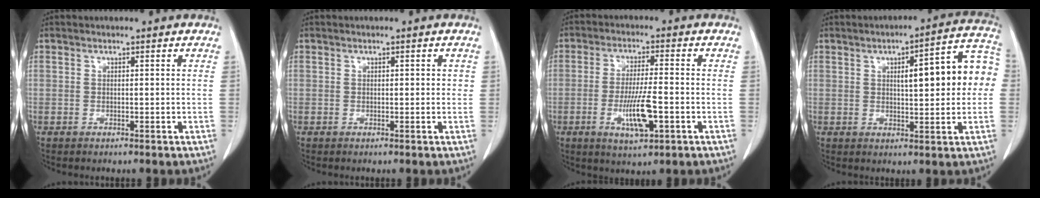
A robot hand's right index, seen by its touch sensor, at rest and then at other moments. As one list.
[{"total": 1.2, "force": [0.2, 0.7, 1.0], "torque": [-0.011, 0.005, 0.002]}, {"total": 7.9, "force": [-2.5, 1.2, 7.4], "torque": [-0.138, -0.010, -0.041]}, {"total": 12.5, "force": [1.6, 2.8, 12.1], "torque": [-0.156, 0.039, 0.019]}]